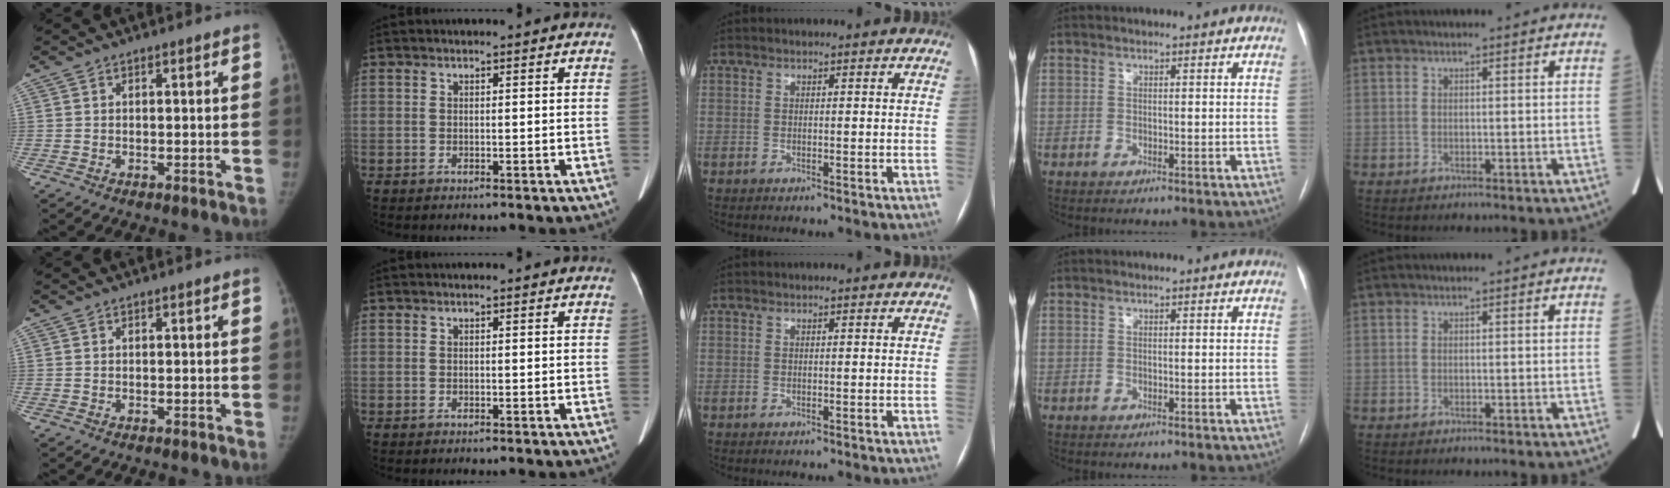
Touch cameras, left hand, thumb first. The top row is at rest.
{}